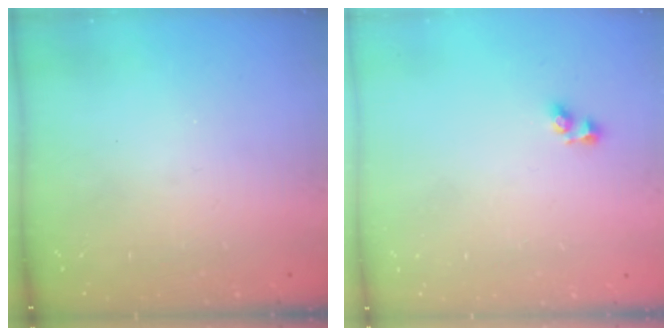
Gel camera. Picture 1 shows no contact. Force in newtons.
{"total": 4.5, "press": 4.5, "slide": 0.4}